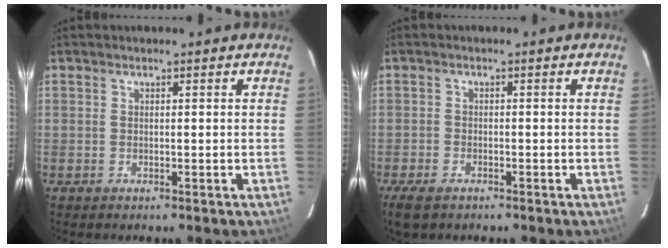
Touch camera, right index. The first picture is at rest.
{"total": 5.1, "force": [-3.6, 2.6, 2.5], "torque": [-0.069, -0.016, -0.068]}